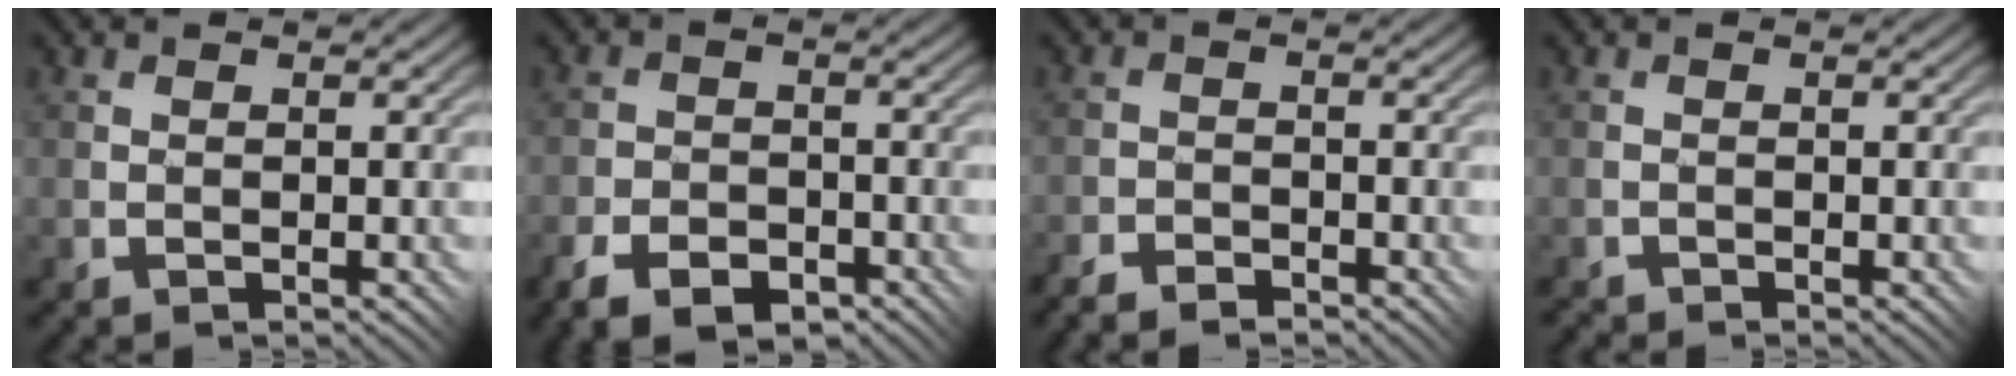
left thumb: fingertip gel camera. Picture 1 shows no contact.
{"total": 5.5, "force": [-3.8, 2.8, 2.9], "torque": [-0.057, -0.004, -0.067]}
{"total": 3.3, "force": [-3.0, 0.9, 1.0], "torque": [-0.019, 0.004, -0.059]}
{"total": 1.0, "force": [-0.8, 0.0, -0.5], "torque": [0.012, 0.004, -0.017]}